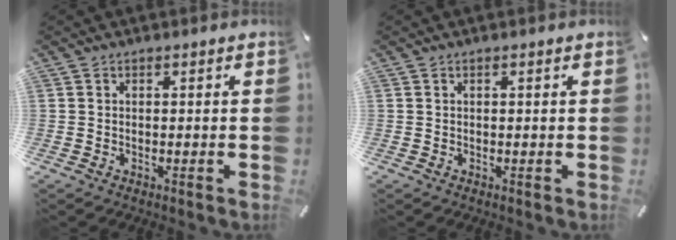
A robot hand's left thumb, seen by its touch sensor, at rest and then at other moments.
{"total": 0.0}